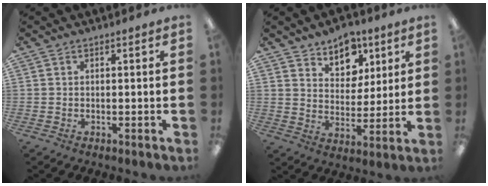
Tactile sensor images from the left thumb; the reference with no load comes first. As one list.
[{"total": 10.1, "force": [7.0, 6.6, 3.0], "torque": [-0.037, -0.046, 0.128]}]